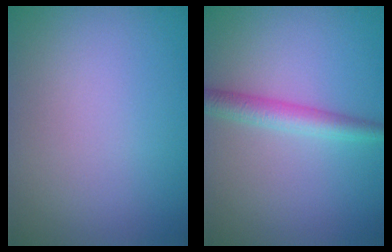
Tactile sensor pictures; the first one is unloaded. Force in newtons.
{"total": 2.9, "press": 2.9, "slide": 0.0}